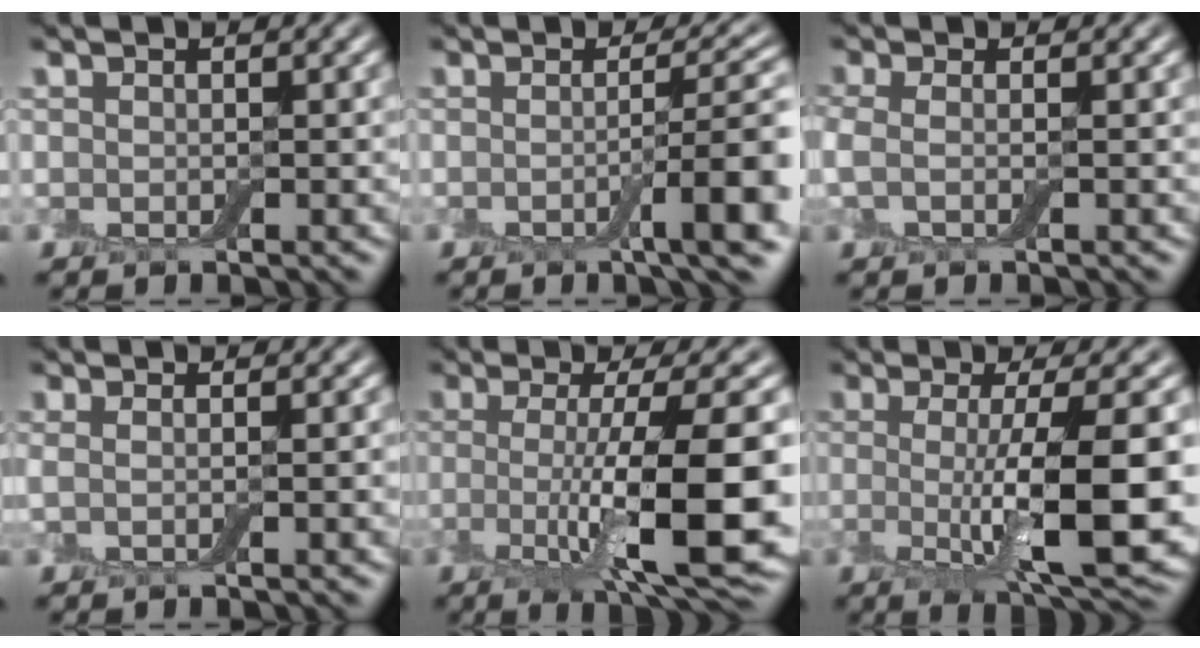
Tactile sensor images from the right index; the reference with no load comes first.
{"total": 5.9, "force": [-1.2, 1.1, 5.7], "torque": [-0.076, 0.002, -0.022]}
{"total": 1.8, "force": [0.0, 0.7, 1.7], "torque": [-0.040, 0.001, -0.008]}
{"total": 1.9, "force": [0.1, 0.5, 1.8], "torque": [-0.029, 0.002, -0.005]}
{"total": 10.9, "force": [-1.6, 2.5, 10.5], "torque": [-0.158, -0.017, -0.027]}
{"total": 9.5, "force": [-0.8, 2.2, 9.2], "torque": [-0.135, -0.016, -0.010]}